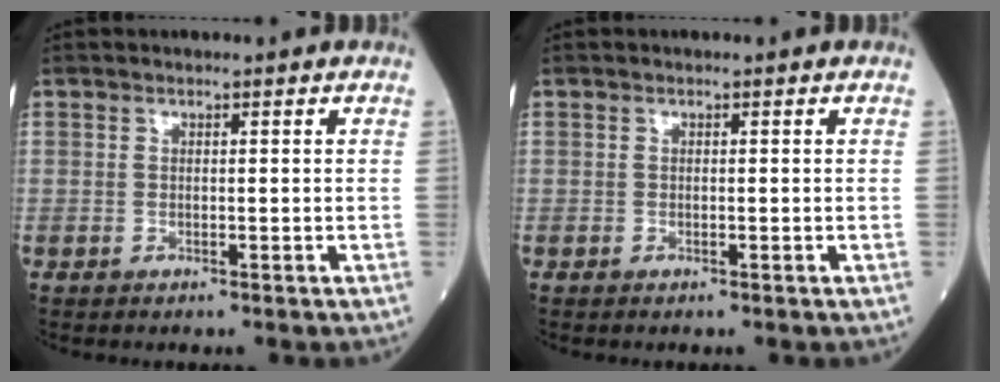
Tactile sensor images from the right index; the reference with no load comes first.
{"total": 0.0}